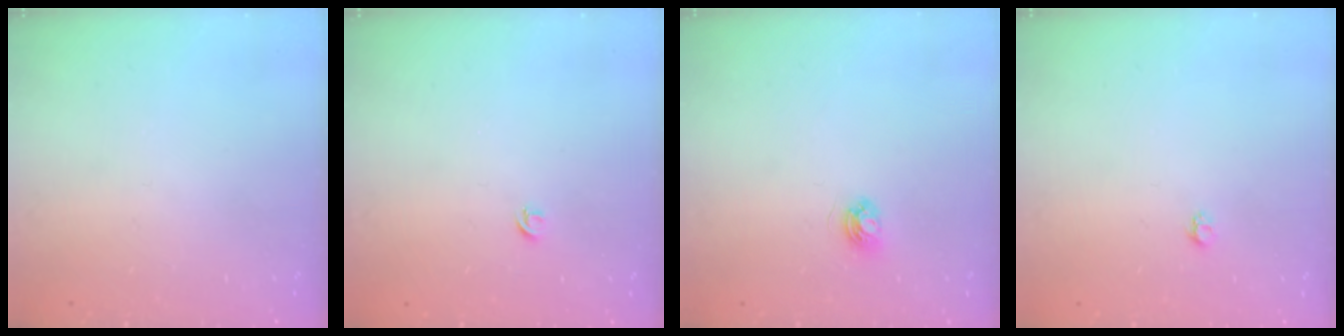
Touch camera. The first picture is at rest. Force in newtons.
{"total": 3.9, "press": 3.9, "slide": 0.7}
{"total": 3.7, "press": 3.7, "slide": 0.5}
{"total": 3.2, "press": 3.2, "slide": 0.3}